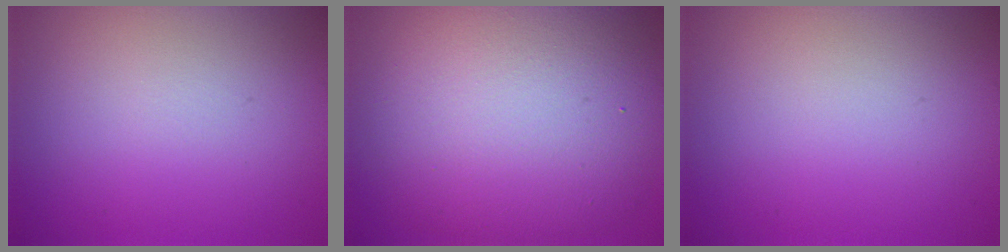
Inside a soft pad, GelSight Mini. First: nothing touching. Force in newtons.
{"total": 12.9, "press": 12.8, "slide": 1.4}
{"total": 0.0}